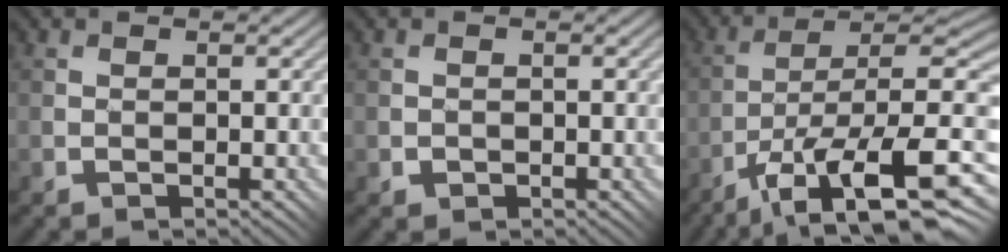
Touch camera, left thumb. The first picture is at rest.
{"total": 0.8, "force": [-0.3, 0.7, 0.1], "torque": [0.000, 0.001, -0.005]}
{"total": 14.9, "force": [-7.6, 3.8, 12.3], "torque": [-0.192, 0.007, -0.134]}